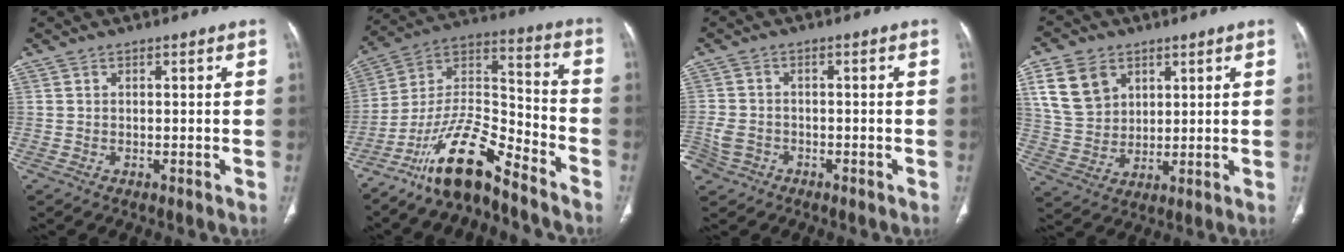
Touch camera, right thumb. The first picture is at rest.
{"total": 15.5, "force": [-11.9, 3.9, 9.1], "torque": [-0.162, 0.093, -0.222]}
{"total": 6.5, "force": [-3.2, 5.1, 2.3], "torque": [-0.060, 0.023, -0.052]}
{"total": 11.2, "force": [5.0, 8.3, 5.7], "torque": [-0.091, -0.013, 0.107]}